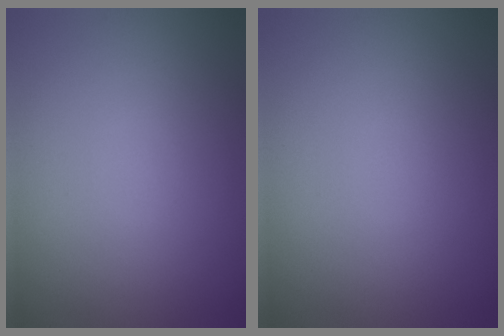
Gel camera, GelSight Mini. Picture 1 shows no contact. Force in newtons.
{"total": 0.0}